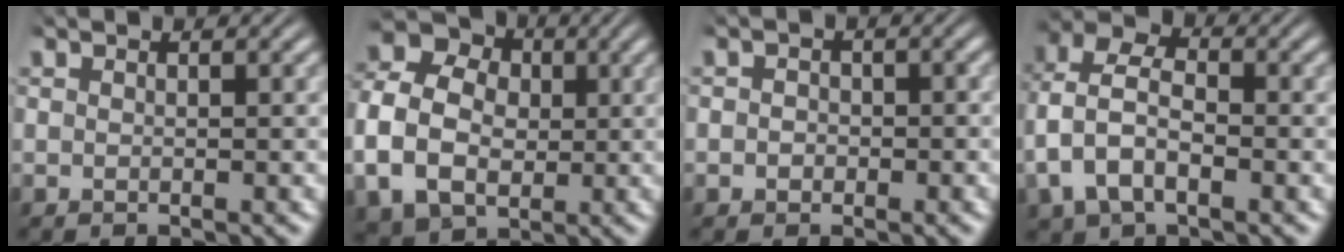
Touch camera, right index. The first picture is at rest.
{"total": 16.1, "force": [2.9, 13.5, 8.3], "torque": [-0.180, -0.001, 0.026]}
{"total": 1.3, "force": [-0.6, 1.2, 0.2], "torque": [0.000, 0.001, -0.015]}
{"total": 6.7, "force": [0.7, 5.2, 4.2], "torque": [-0.113, -0.010, 0.011]}